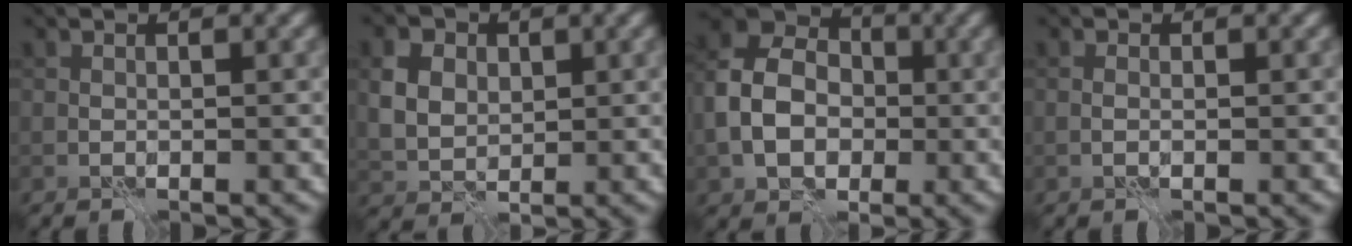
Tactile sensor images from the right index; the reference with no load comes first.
{"total": 5.4, "force": [1.6, 4.2, 3.0], "torque": [-0.074, 0.013, 0.021]}
{"total": 8.1, "force": [-1.4, 6.3, 4.9], "torque": [-0.108, 0.002, -0.033]}
{"total": 0.8, "force": [-0.2, 0.5, 0.6], "torque": [-0.016, 0.001, -0.005]}